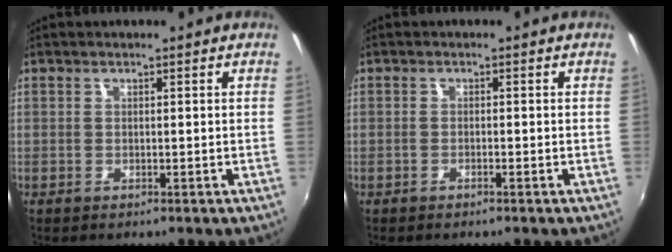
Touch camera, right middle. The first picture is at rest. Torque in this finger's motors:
{"motor_torque": [-0.22, 0.17, 0.00, -0.01]}